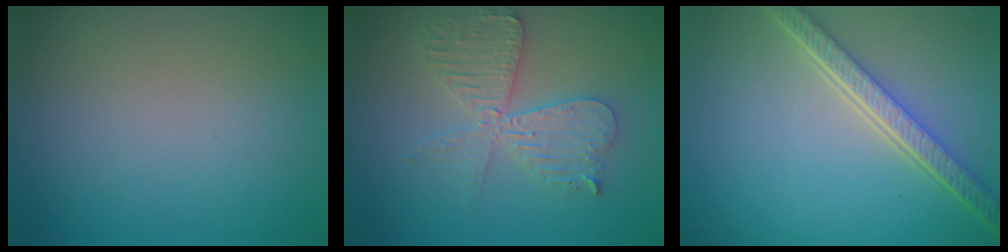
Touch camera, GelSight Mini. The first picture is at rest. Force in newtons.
{"total": 5.3, "press": 5.2, "slide": 0.7}
{"total": 5.3, "press": 3.9, "slide": 3.5}